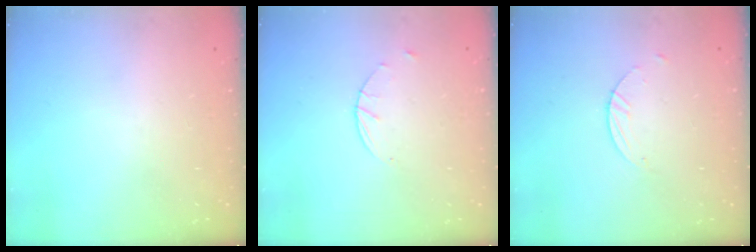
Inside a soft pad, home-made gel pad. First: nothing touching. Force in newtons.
{"total": 1.7, "press": 1.7, "slide": 0.3}
{"total": 1.8, "press": 1.8, "slide": 0.1}